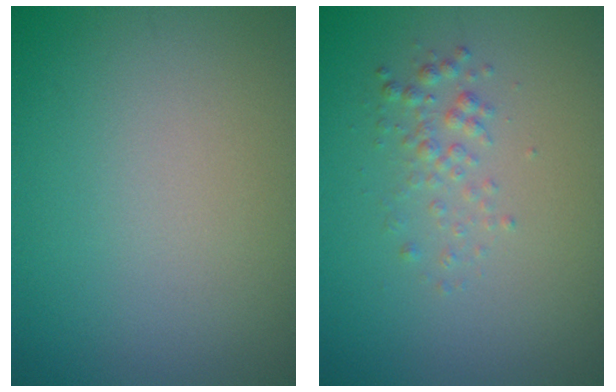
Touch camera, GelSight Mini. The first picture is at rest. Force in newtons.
{"total": 1.5, "press": 1.5, "slide": 0.1}